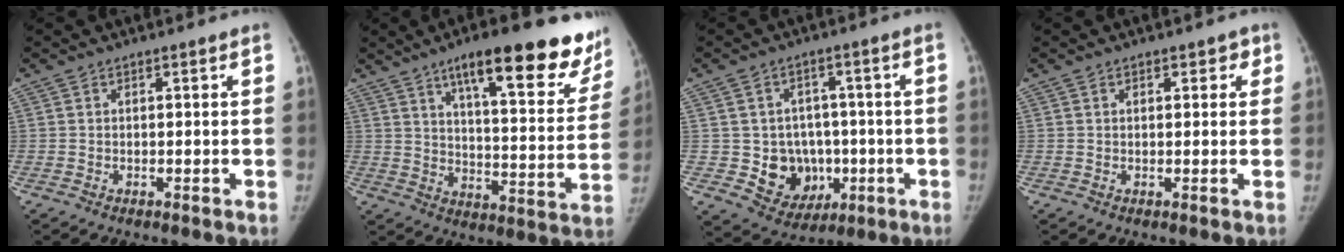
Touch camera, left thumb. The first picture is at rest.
{"total": 24.7, "force": [16.2, 7.0, 17.3], "torque": [-0.189, -0.059, 0.218]}
{"total": 10.6, "force": [-1.6, 9.4, 4.7], "torque": [-0.024, 0.012, -0.002]}
{"total": 2.4, "force": [1.1, 1.5, 1.6], "torque": [0.001, 0.001, 0.010]}